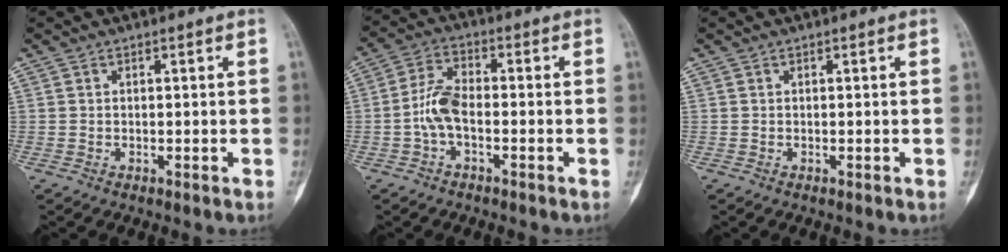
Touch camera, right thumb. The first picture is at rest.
{"total": 6.3, "force": [-1.6, 3.1, 5.3], "torque": [-0.107, 0.019, -0.039]}
{"total": 0.0}